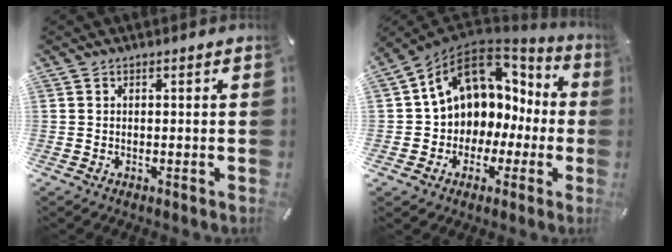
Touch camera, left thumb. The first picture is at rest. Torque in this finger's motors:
{"motor_torque": [2.24, 2.77, 0.87, -0.03, 0.24]}